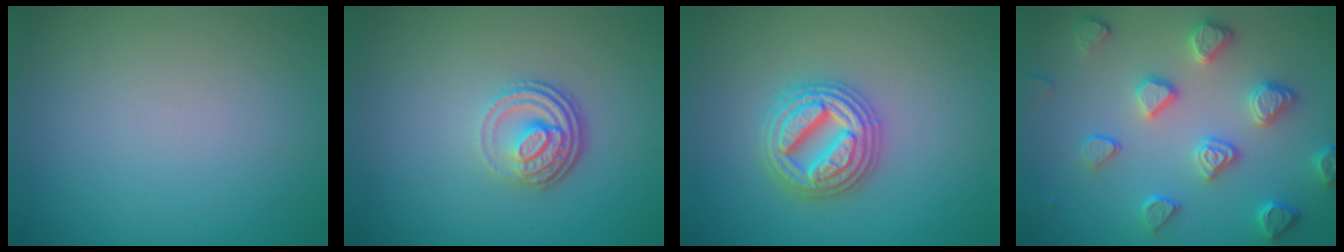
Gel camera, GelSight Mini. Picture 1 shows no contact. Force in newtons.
{"total": 3.8, "press": 2.7, "slide": 2.7}
{"total": 4.9, "press": 4.8, "slide": 0.8}
{"total": 4.2, "press": 3.7, "slide": 1.9}